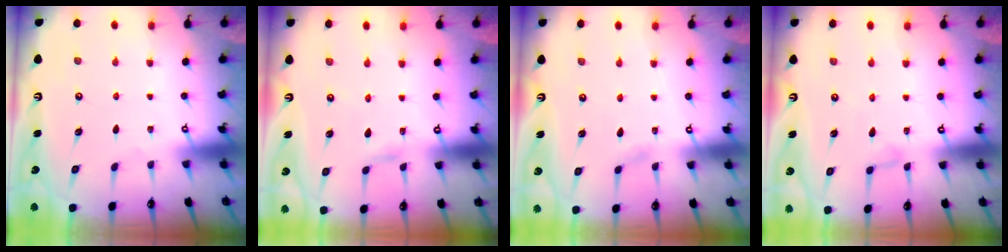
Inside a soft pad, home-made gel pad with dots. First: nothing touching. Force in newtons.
{"total": 2.9, "press": 2.9, "slide": 0.1}
{"total": 2.1, "press": 2.1, "slide": 0.3}
{"total": 4.1, "press": 4.1, "slide": 0.6}